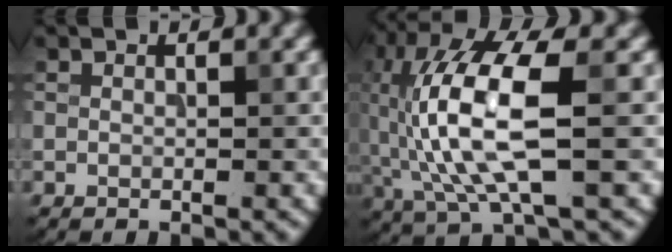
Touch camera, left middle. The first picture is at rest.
{"total": 10.1, "force": [-0.6, 3.2, 9.6], "torque": [-0.210, 0.010, -0.012]}